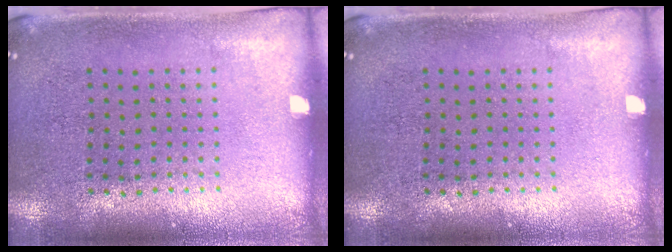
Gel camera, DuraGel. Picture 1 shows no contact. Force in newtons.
{"total": 0.0}